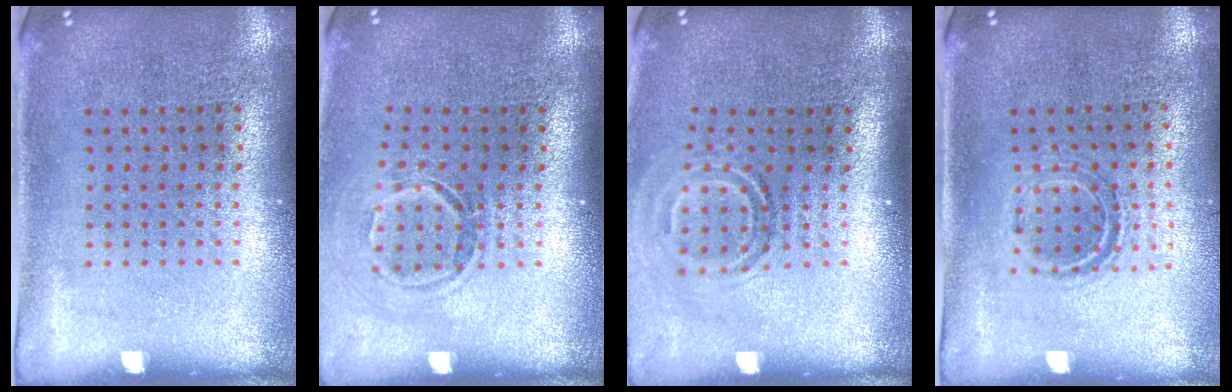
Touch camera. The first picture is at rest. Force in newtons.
{"total": 1.6, "press": 1.1, "slide": 1.2}
{"total": 1.7, "press": 1.1, "slide": 1.3}
{"total": 1.0, "press": 1.0, "slide": 0.3}